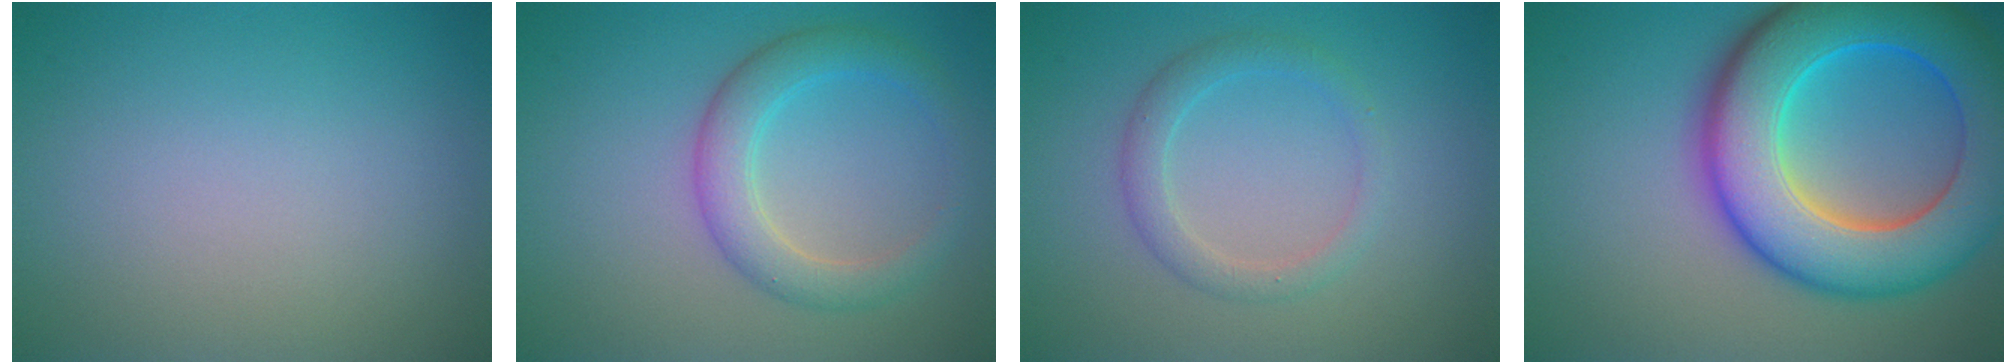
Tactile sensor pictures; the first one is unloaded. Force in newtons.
{"total": 3.8, "press": 3.8, "slide": 0.1}
{"total": 2.2, "press": 2.2, "slide": 0.1}
{"total": 12.4, "press": 12.4, "slide": 0.3}